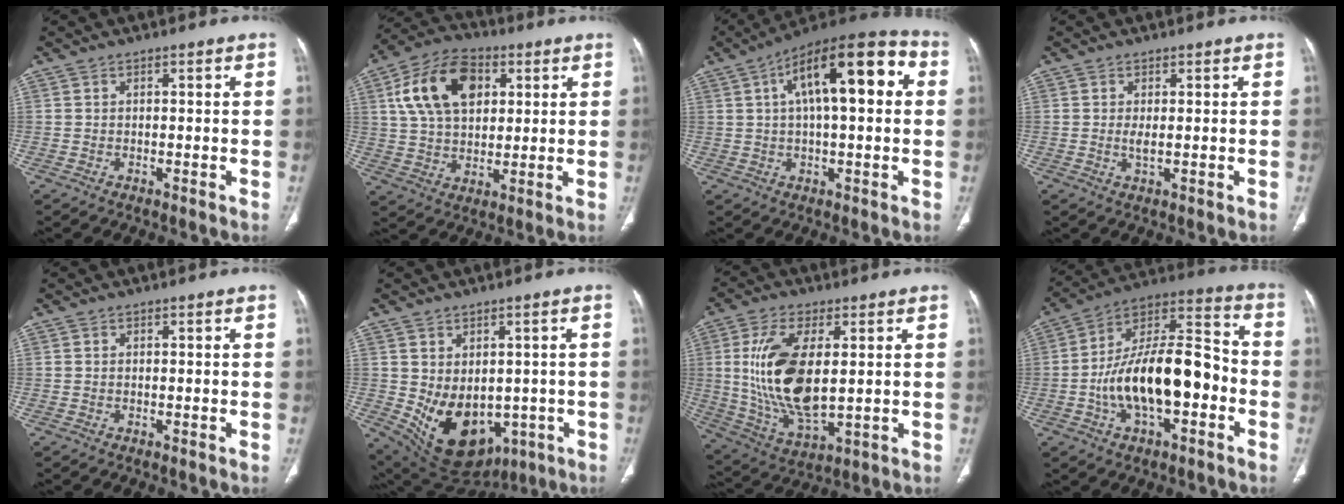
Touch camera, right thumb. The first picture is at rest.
{"total": 15.9, "force": [5.0, 10.2, 11.1], "torque": [-0.184, 0.003, 0.090]}
{"total": 19.0, "force": [4.5, 7.2, 17.0], "torque": [-0.244, 0.032, 0.060]}
{"total": 1.6, "force": [0.2, 0.3, 1.6], "torque": [-0.037, -0.006, 0.006]}
{"total": 0.0}
{"total": 15.1, "force": [-2.8, 10.7, 10.3], "torque": [-0.146, -0.006, -0.003]}
{"total": 17.5, "force": [2.1, 8.1, 15.4], "torque": [-0.306, -0.019, 0.052]}
{"total": 20.6, "force": [-4.4, 9.6, 17.7], "torque": [-0.292, 0.048, -0.074]}